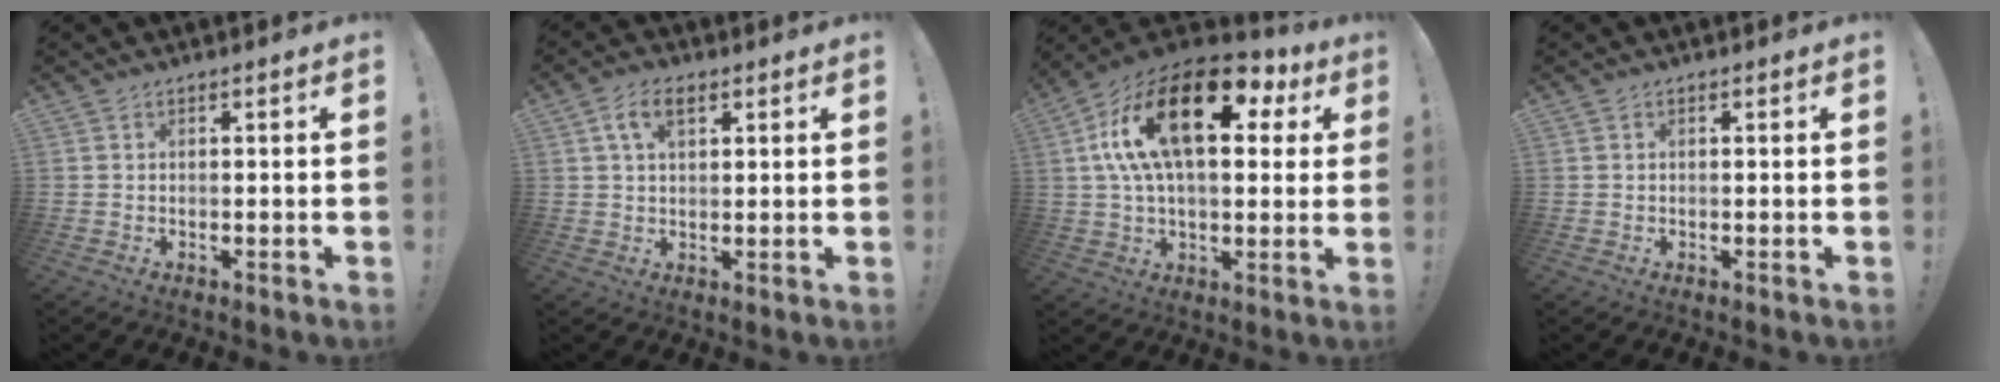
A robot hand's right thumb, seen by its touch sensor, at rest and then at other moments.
{"total": 6.9, "force": [2.9, 4.0, 4.8], "torque": [-0.079, 0.002, 0.054]}
{"total": 23.3, "force": [7.5, 10.6, 19.4], "torque": [-0.343, -0.028, 0.121]}
{"total": 0.0}